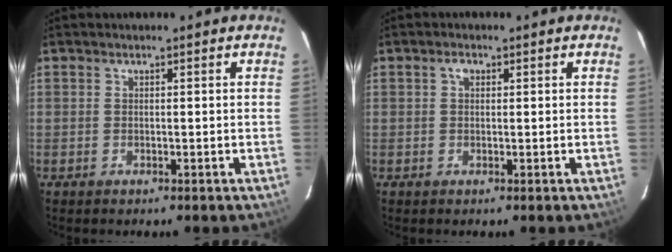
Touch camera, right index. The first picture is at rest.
{"total": 1.3, "force": [0.4, 1.0, 0.8], "torque": [-0.014, 0.008, 0.005]}